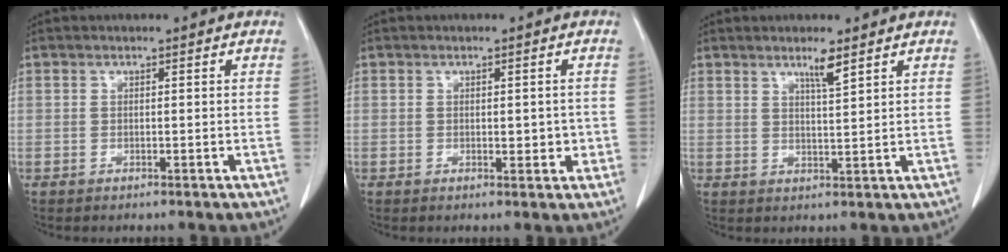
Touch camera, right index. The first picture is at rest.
{"total": 2.7, "force": [-0.2, 1.3, 2.3], "torque": [-0.030, 0.000, 0.002]}
{"total": 3.1, "force": [2.2, -0.2, 2.2], "torque": [-0.043, -0.006, 0.040]}